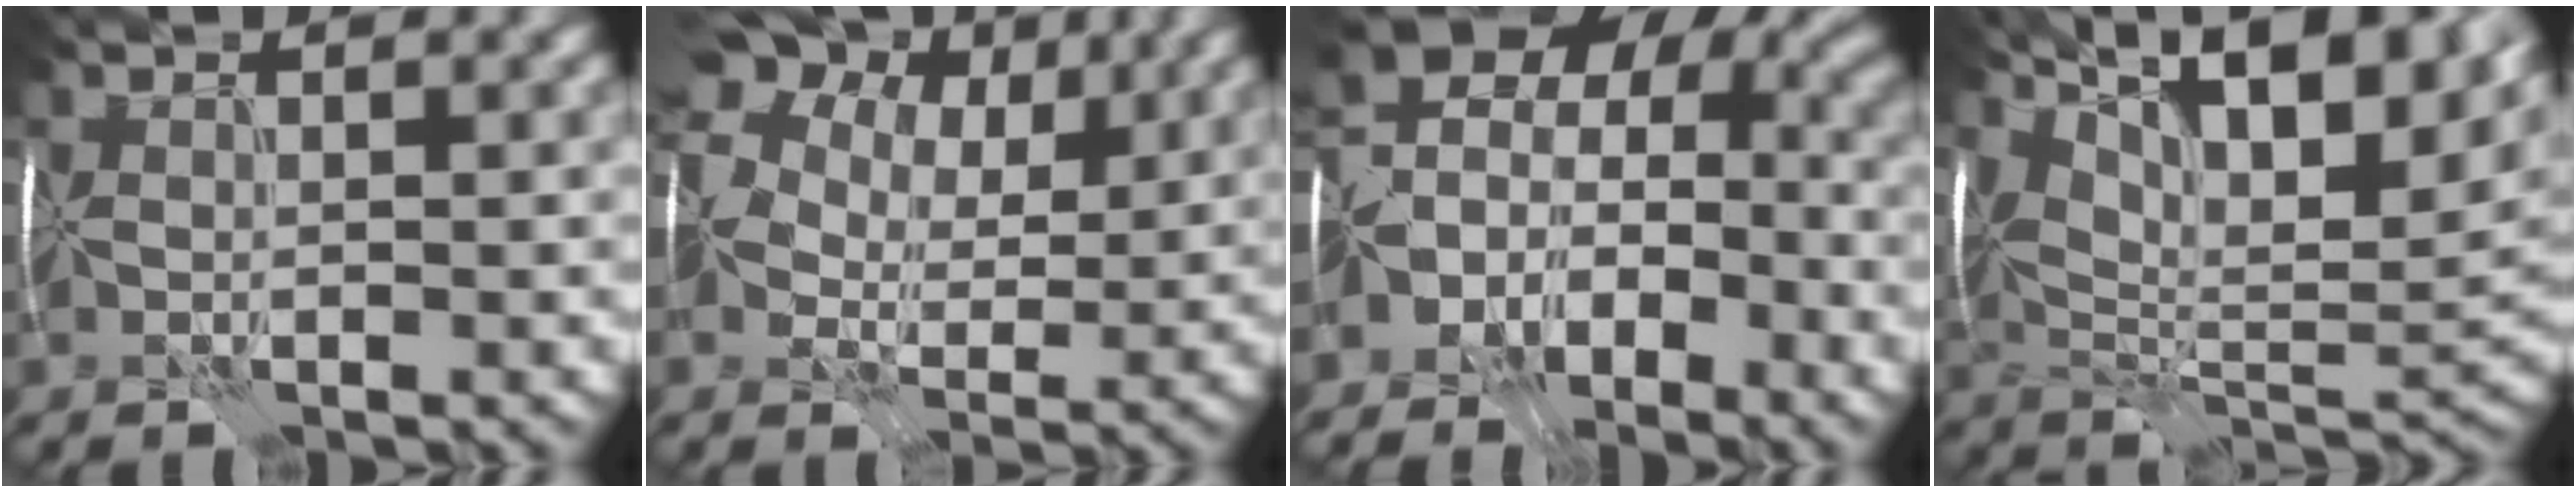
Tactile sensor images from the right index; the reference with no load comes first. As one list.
[{"total": 10.0, "force": [5.6, 5.6, 6.1], "torque": [-0.131, 0.027, 0.095]}, {"total": 5.8, "force": [-2.7, 4.4, 2.6], "torque": [-0.053, 0.005, -0.050]}, {"total": 16.6, "force": [9.0, 6.6, 12.4], "torque": [-0.211, 0.043, 0.147]}]